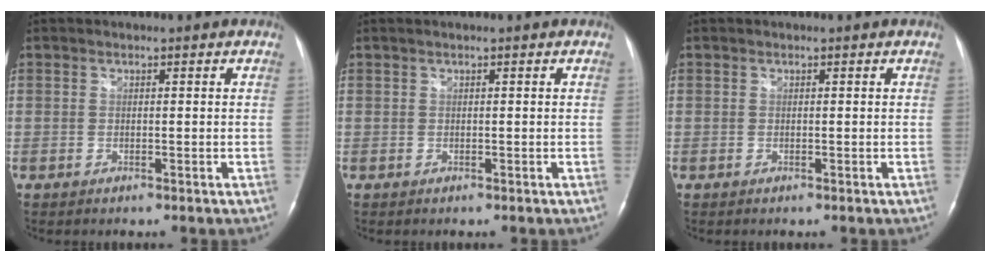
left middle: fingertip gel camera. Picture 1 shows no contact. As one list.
[{"total": 0.0}, {"total": 0.0}]